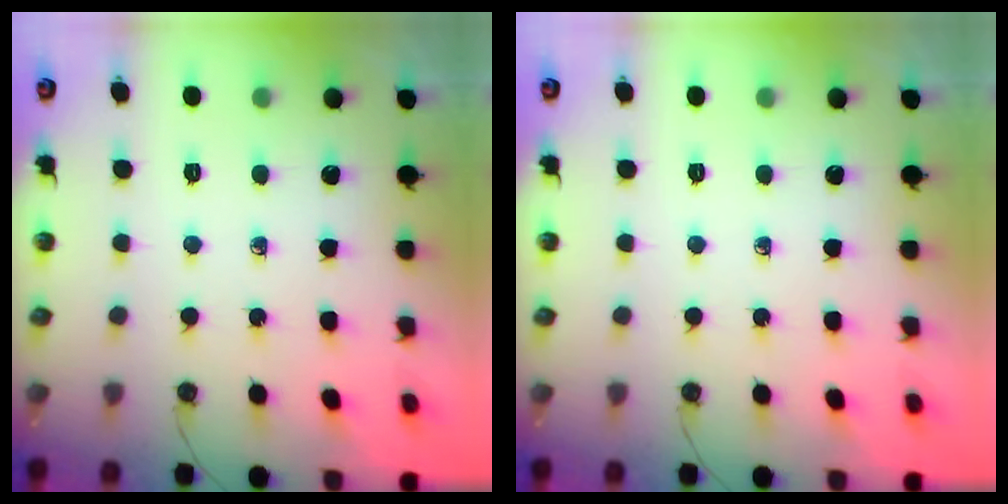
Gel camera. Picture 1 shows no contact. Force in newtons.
{"total": 0.0}